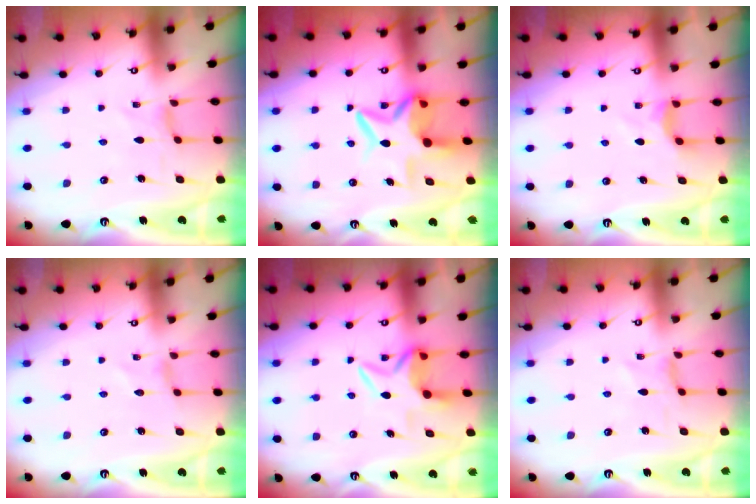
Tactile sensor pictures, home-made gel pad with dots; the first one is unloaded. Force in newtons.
{"total": 9.7, "press": 9.7, "slide": 1.1}
{"total": 3.8, "press": 3.8, "slide": 0.5}
{"total": 0.0}
{"total": 6.2, "press": 6.1, "slide": 0.9}
{"total": 0.0}